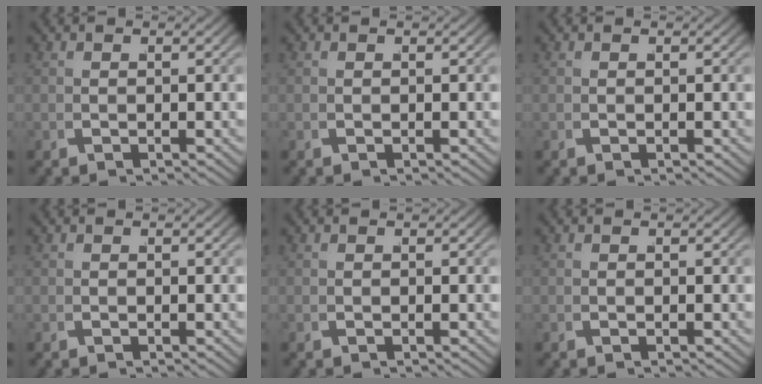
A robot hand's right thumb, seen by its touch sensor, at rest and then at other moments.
{"total": 0.0}
{"total": 0.0}
{"total": 0.0}
{"total": 0.0}
{"total": 0.0}